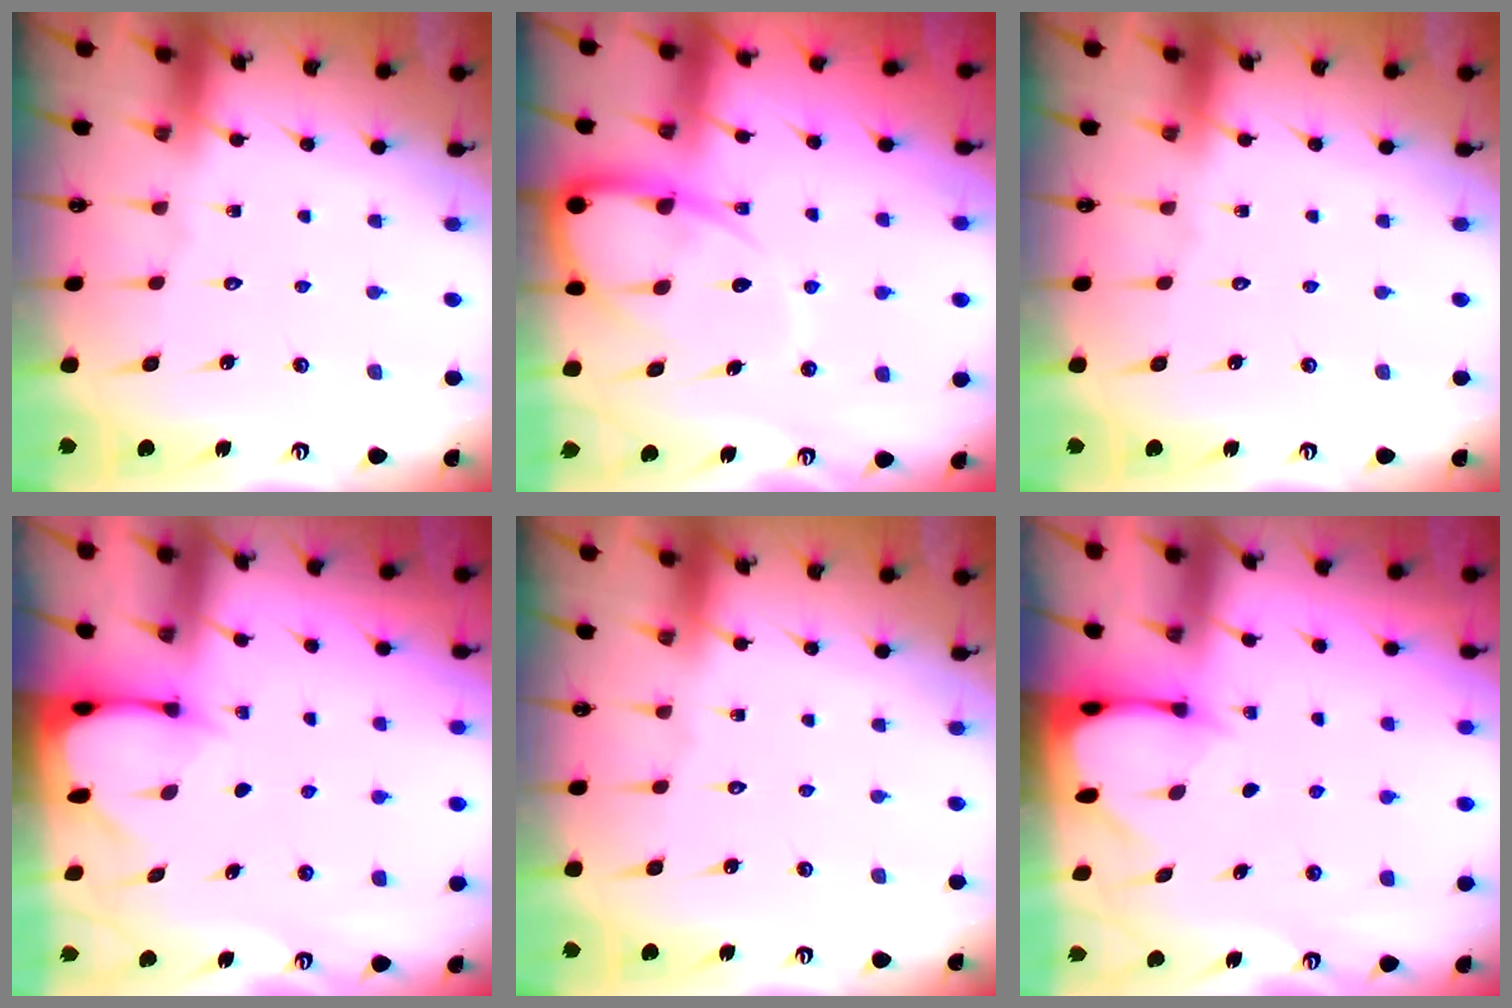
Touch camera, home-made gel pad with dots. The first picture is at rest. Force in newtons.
{"total": 11.6, "press": 11.6, "slide": 1.1}
{"total": 0.0}
{"total": 2.6, "press": 2.6, "slide": 0.3}
{"total": 0.0}
{"total": 2.4, "press": 2.4, "slide": 0.3}